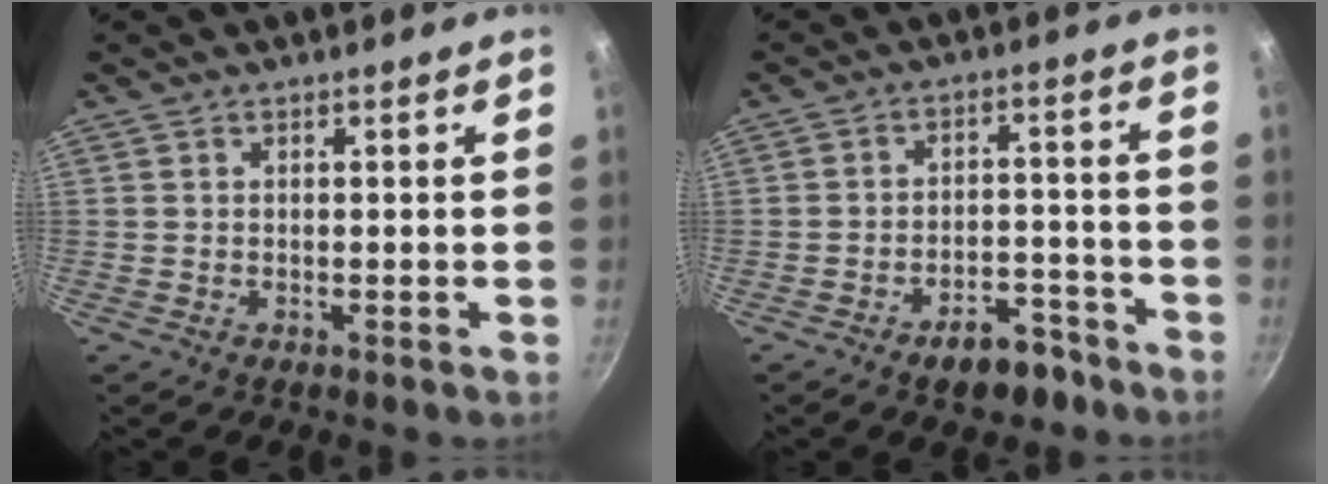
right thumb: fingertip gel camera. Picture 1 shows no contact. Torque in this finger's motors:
{"motor_torque": [0.02, 0.12, -0.17, -0.09, 0.03]}